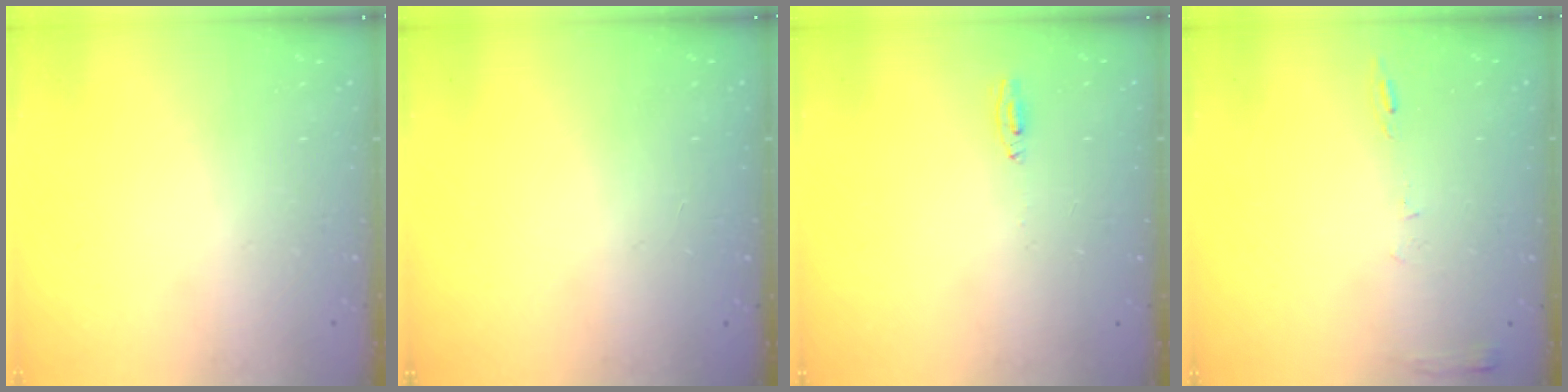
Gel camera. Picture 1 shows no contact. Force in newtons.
{"total": 0.0}
{"total": 4.2, "press": 2.6, "slide": 3.3}
{"total": 6.0, "press": 6.0, "slide": 0.6}